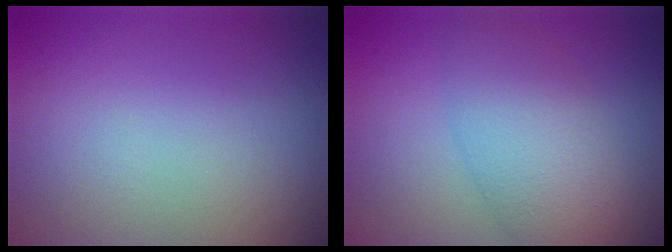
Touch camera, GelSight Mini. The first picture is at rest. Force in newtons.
{"total": 5.4, "press": 5.4, "slide": 0.2}